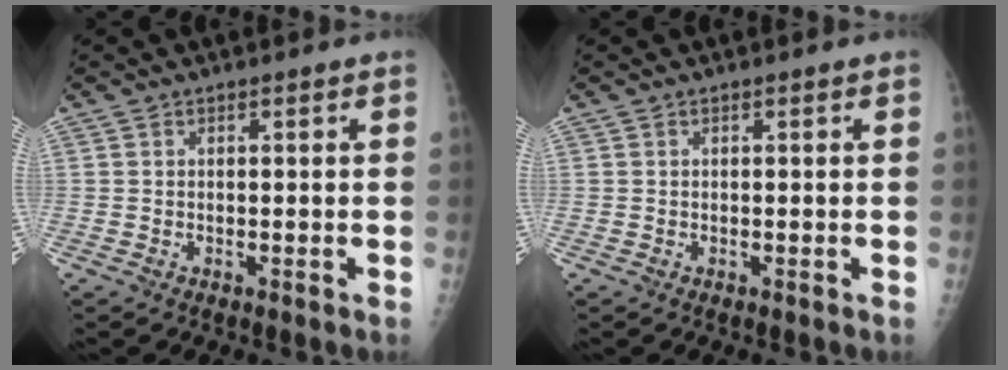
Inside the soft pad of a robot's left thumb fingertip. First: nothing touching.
{"total": 0.0}